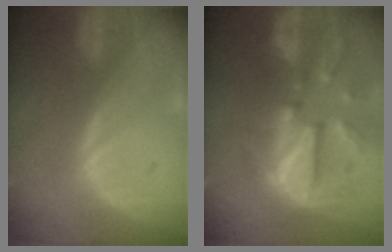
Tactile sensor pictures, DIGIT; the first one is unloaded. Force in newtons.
{"total": 12.1, "press": 10.5, "slide": 6.0}